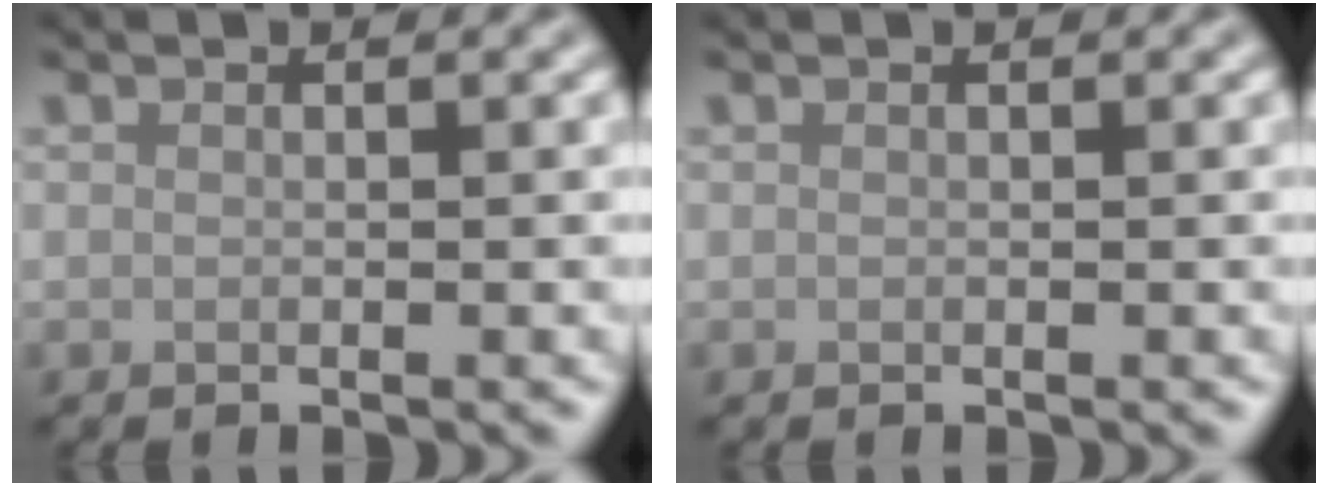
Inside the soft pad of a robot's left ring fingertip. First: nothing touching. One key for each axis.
{"total": 0.0}